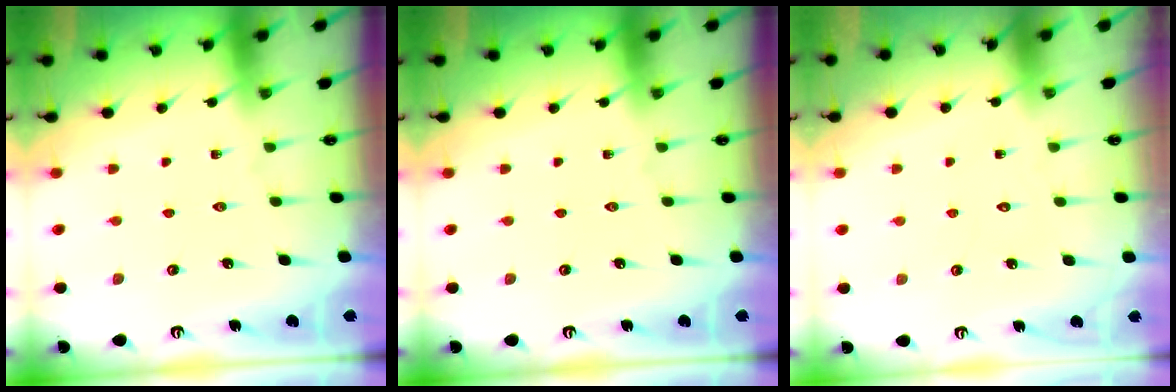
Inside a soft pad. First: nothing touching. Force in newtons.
{"total": 0.0}
{"total": 1.8, "press": 1.8, "slide": 0.1}